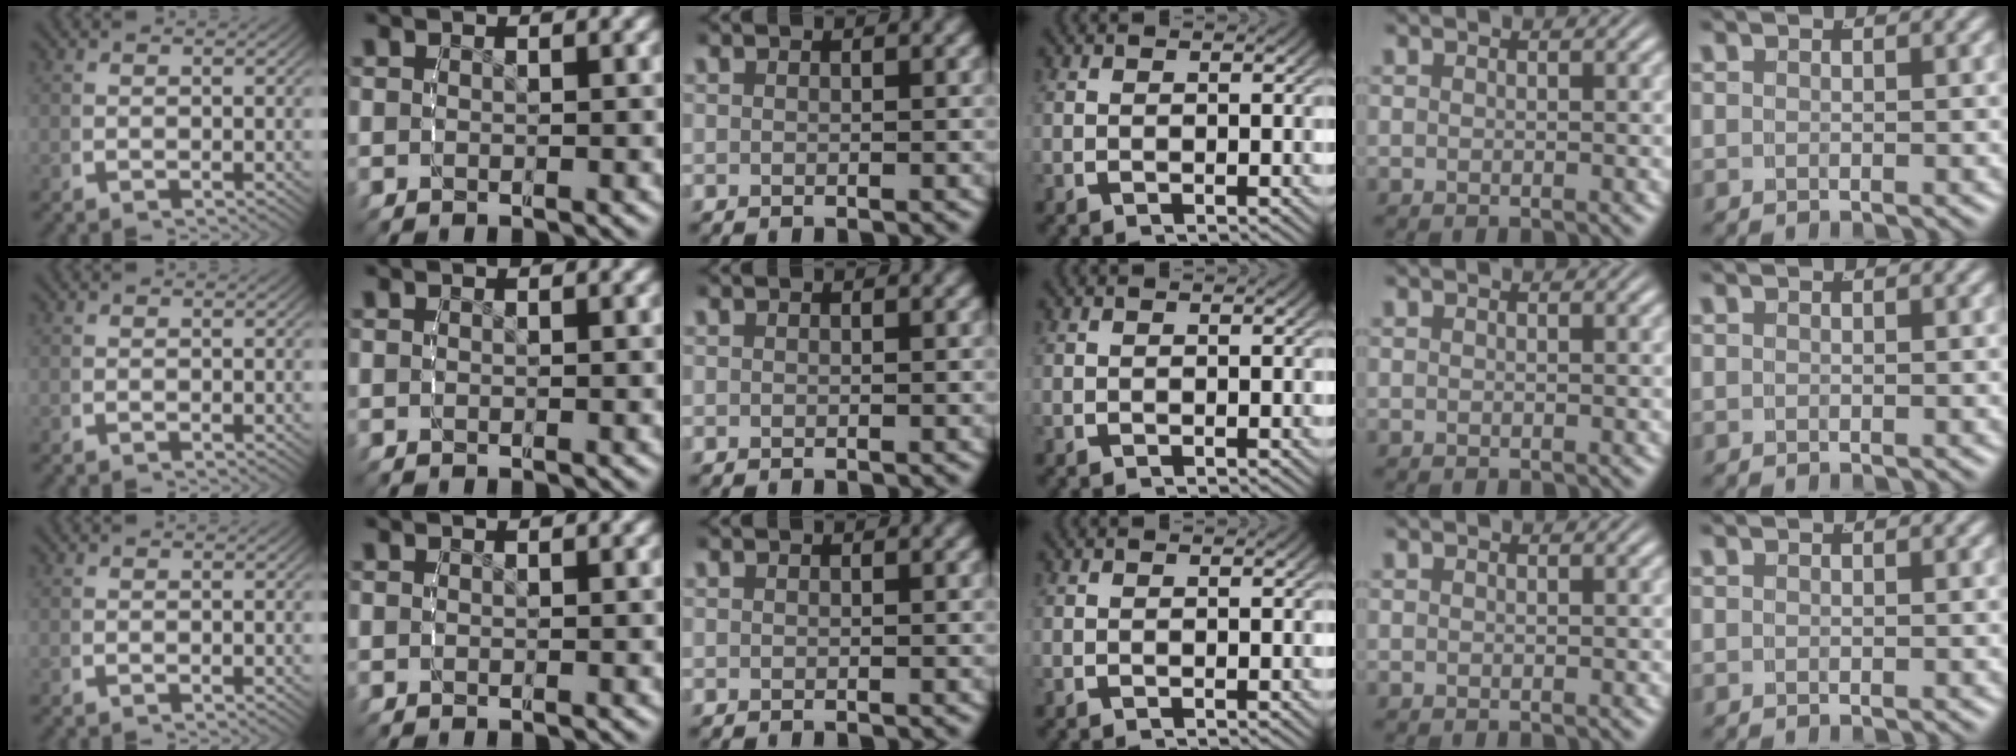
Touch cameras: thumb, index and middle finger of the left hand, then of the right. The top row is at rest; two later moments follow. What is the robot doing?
{"motion": "reach", "object": "jacket"}